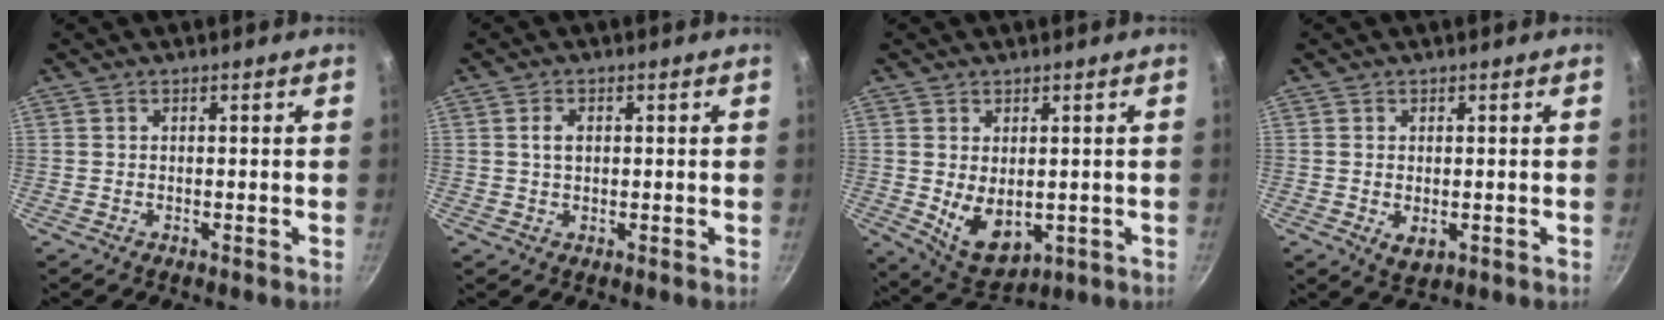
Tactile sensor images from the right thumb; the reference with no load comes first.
{"total": 2.6, "force": [0.5, 1.7, 1.9], "torque": [-0.028, 0.001, 0.009]}
{"total": 8.4, "force": [-0.2, 5.4, 6.5], "torque": [-0.092, -0.021, 0.021]}
{"total": 3.2, "force": [-0.5, 1.9, 2.5], "torque": [-0.041, -0.012, -0.004]}